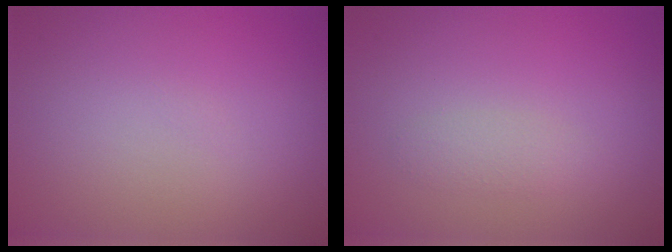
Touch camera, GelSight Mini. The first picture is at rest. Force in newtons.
{"total": 1.3, "press": 1.3, "slide": 0.0}